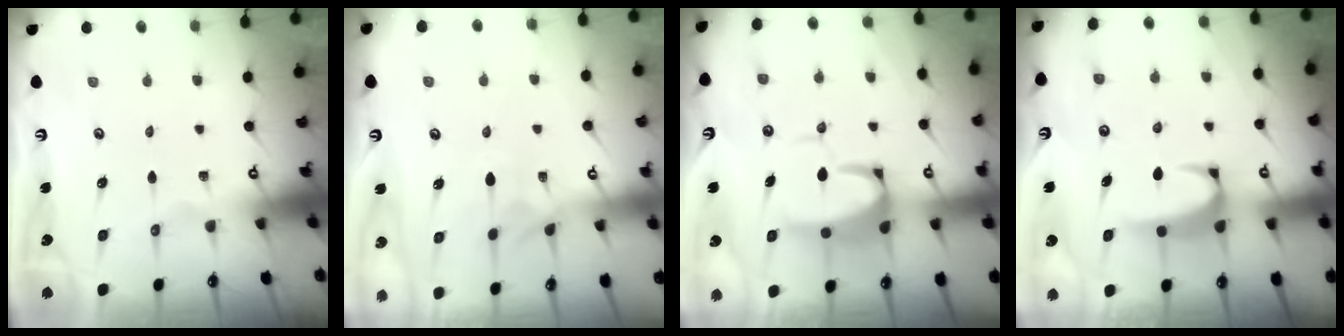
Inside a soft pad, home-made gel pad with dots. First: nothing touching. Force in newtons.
{"total": 1.3, "press": 1.0, "slide": 0.8}
{"total": 7.3, "press": 7.2, "slide": 1.4}
{"total": 2.0, "press": 2.0, "slide": 0.3}